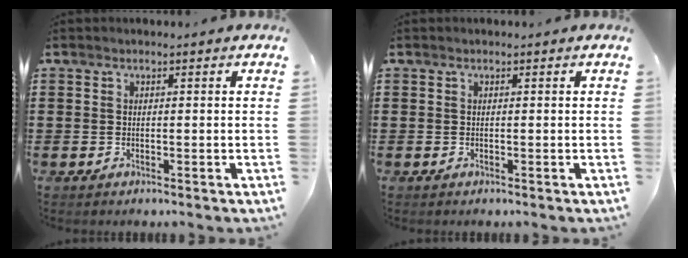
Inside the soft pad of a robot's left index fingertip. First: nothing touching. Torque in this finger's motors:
{"motor_torque": [0.00, 0.00, 0.00, 0.00]}